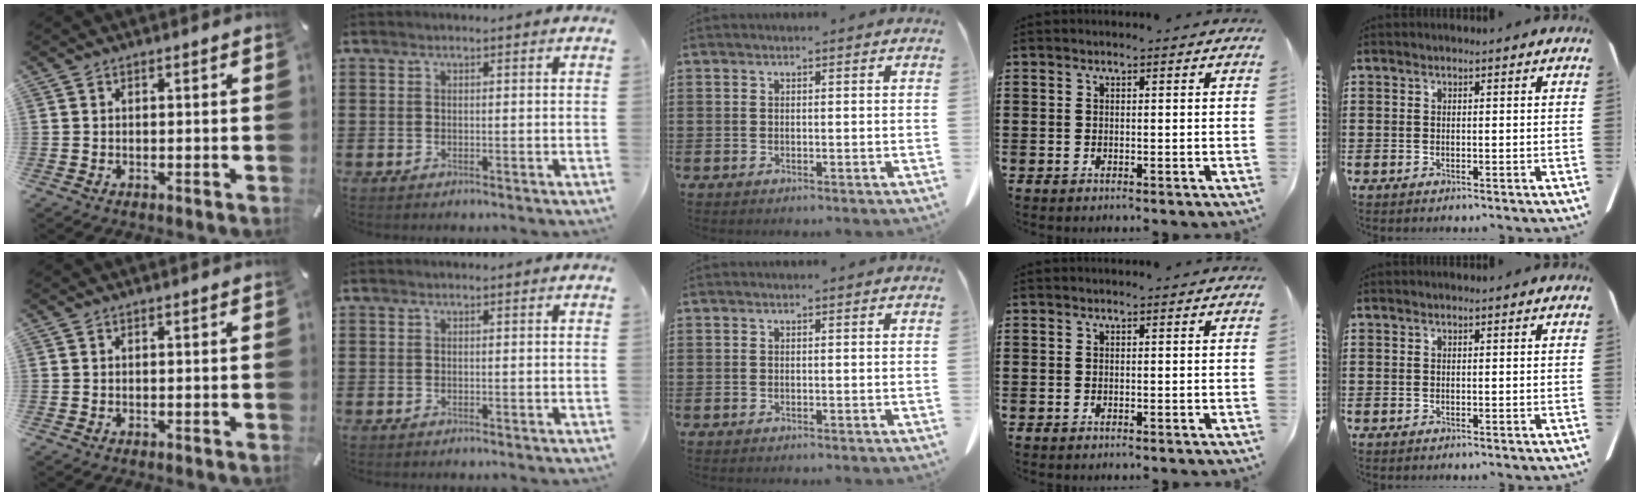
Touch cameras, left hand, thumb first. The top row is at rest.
{}